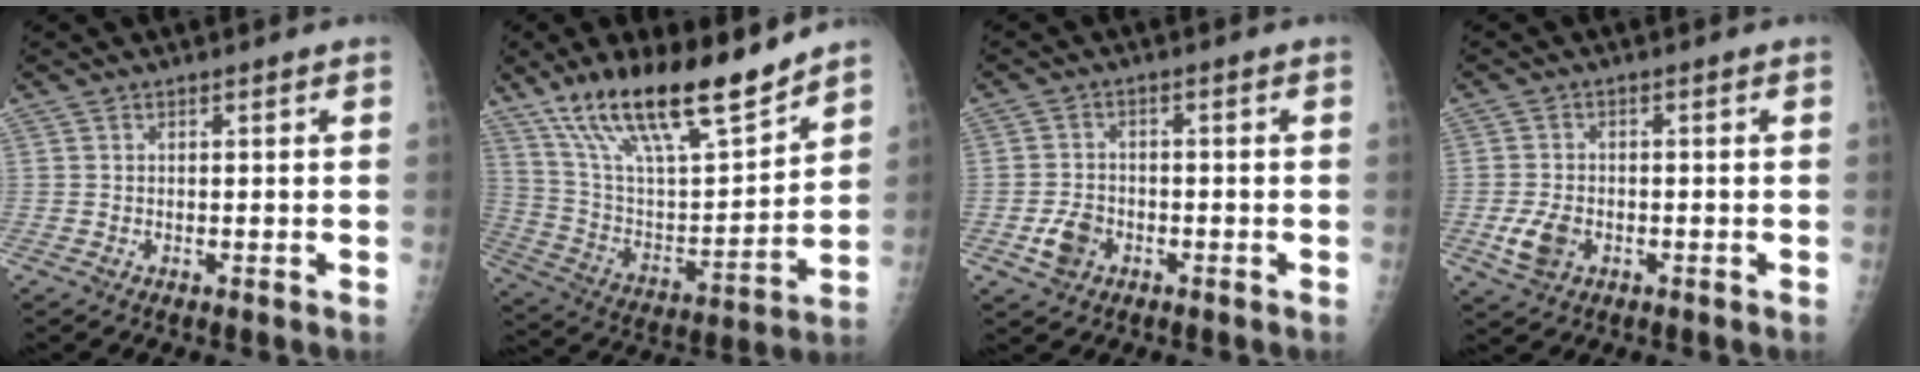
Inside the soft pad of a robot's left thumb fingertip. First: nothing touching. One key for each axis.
{"total": 22.1, "fx": 16.4, "fy": 5.7, "fz": 13.7, "tx": -0.212, "ty": -0.074, "tz": 0.297}
{"total": 4.7, "fx": -1.9, "fy": 3.6, "fz": 2.4, "tx": -0.037, "ty": 0.012, "tz": -0.033}
{"total": 4.9, "fx": -1.6, "fy": 3.4, "fz": 3.2, "tx": -0.060, "ty": 0.000, "tz": -0.027}